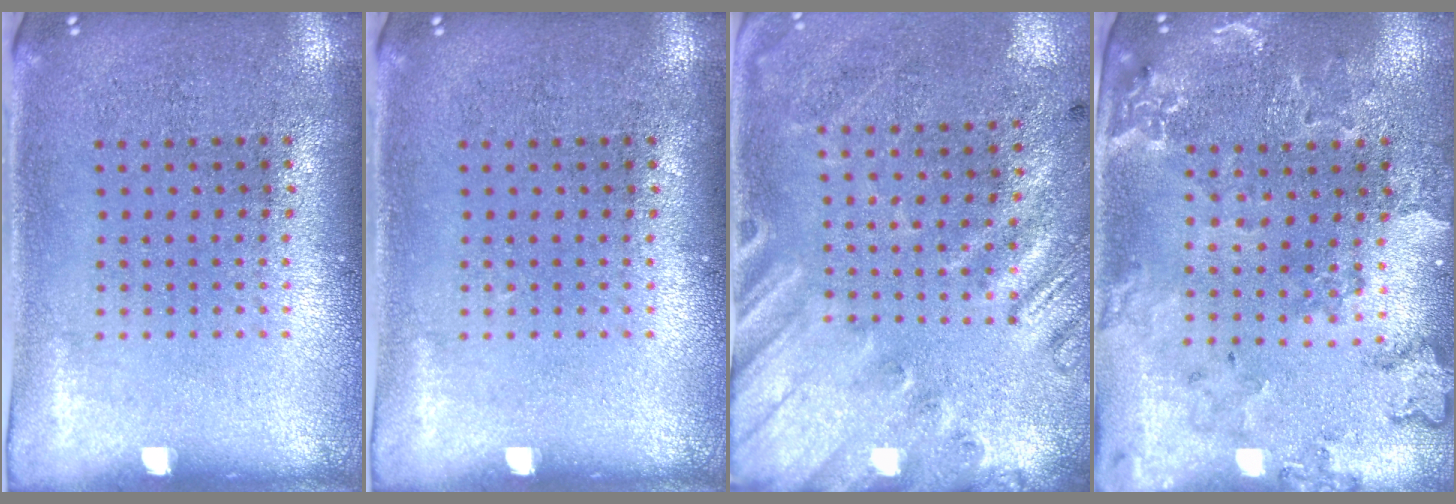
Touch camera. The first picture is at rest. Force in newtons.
{"total": 0.0}
{"total": 2.6, "press": 1.9, "slide": 1.8}
{"total": 0.7, "press": 0.7, "slide": 0.2}